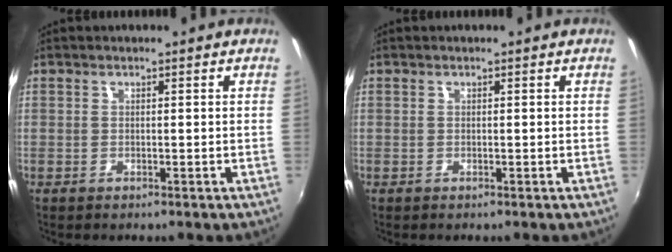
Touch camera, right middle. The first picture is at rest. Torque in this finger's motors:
{"motor_torque": [-0.07, -0.04, -0.01, 0.00]}